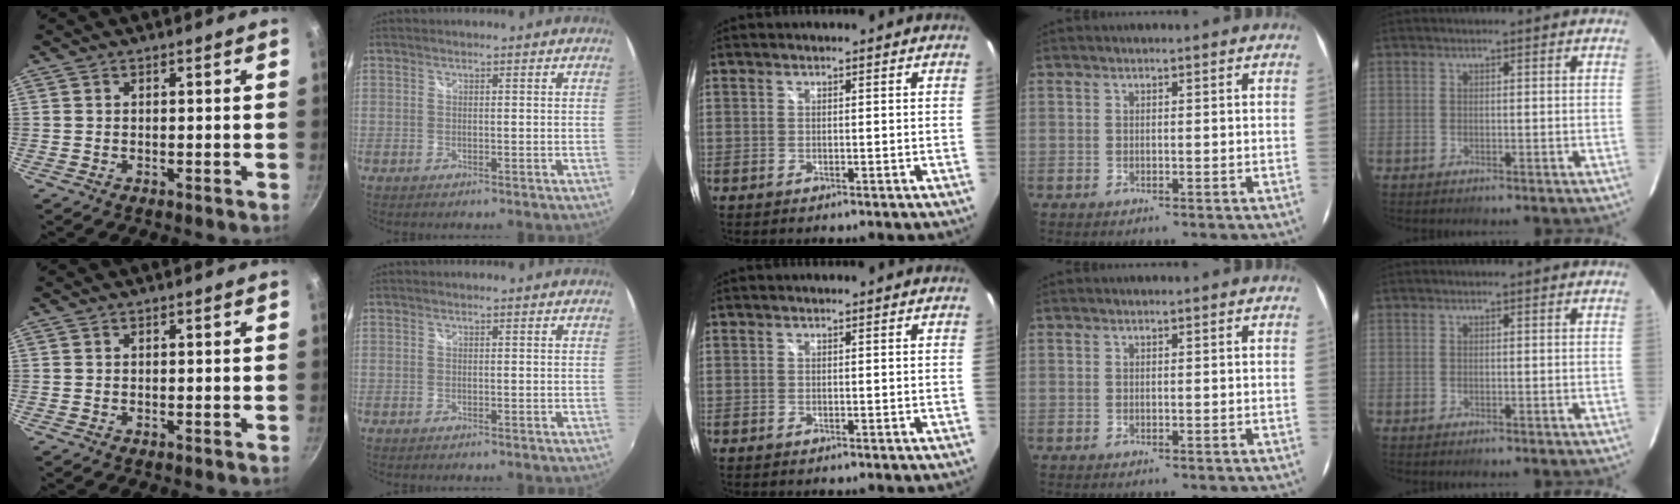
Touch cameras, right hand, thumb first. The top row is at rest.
{}